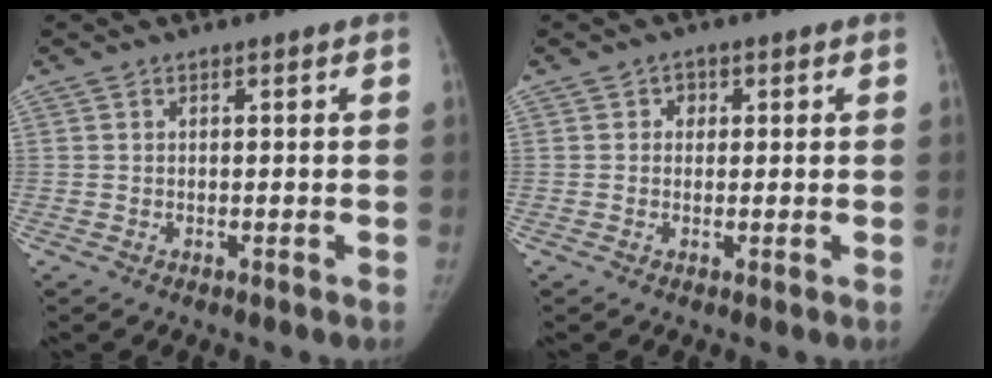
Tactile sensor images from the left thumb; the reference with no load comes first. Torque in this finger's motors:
{"motor_torque": [0.11, 0.01, 0.29, 0.00, 0.03]}